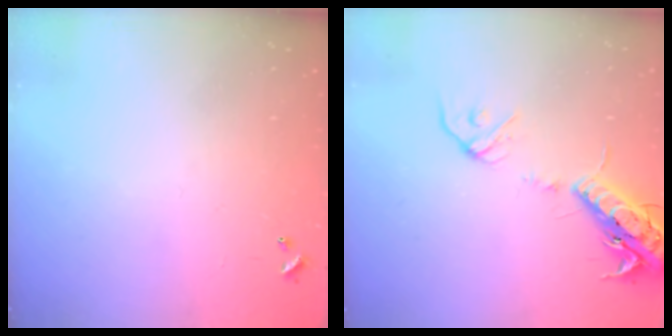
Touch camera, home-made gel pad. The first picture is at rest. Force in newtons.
{"total": 16.3, "press": 16.0, "slide": 3.3}